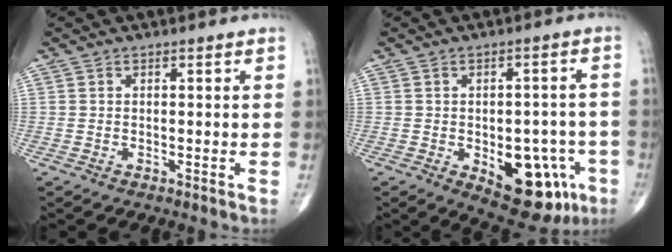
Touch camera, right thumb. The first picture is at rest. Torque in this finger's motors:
{"motor_torque": [2.75, 2.26, 0.62, -0.72, 0.28]}